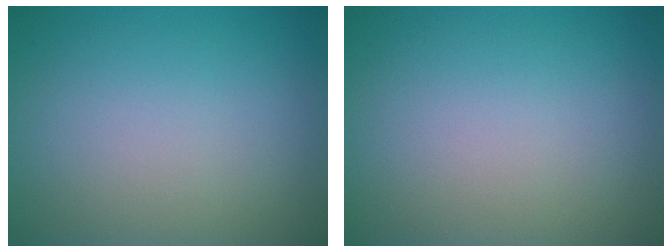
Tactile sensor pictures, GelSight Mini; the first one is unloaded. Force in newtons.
{"total": 0.0}